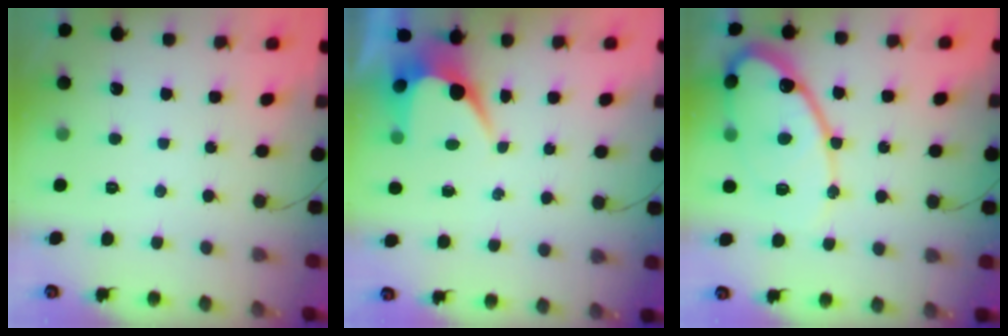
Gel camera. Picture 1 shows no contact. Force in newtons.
{"total": 6.4, "press": 6.4, "slide": 0.4}
{"total": 16.4, "press": 16.3, "slide": 1.3}